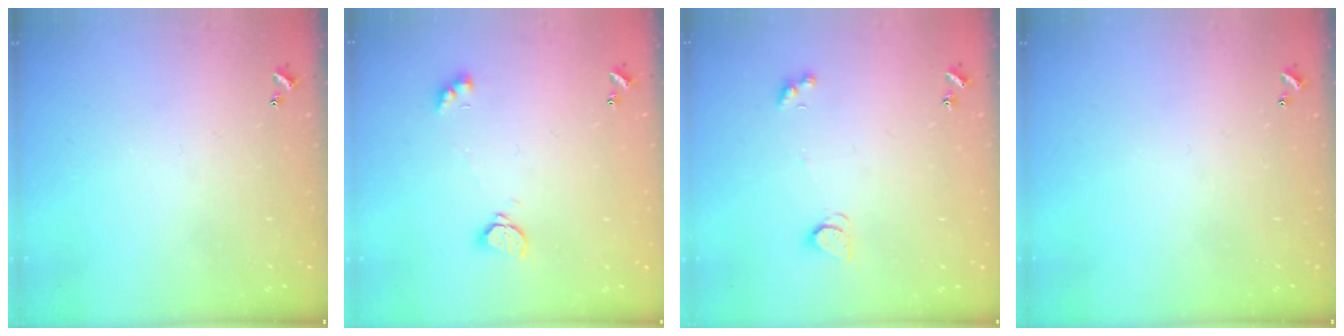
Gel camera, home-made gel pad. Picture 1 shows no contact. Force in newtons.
{"total": 2.2, "press": 2.2, "slide": 0.2}
{"total": 2.6, "press": 2.6, "slide": 0.5}
{"total": 0.0}